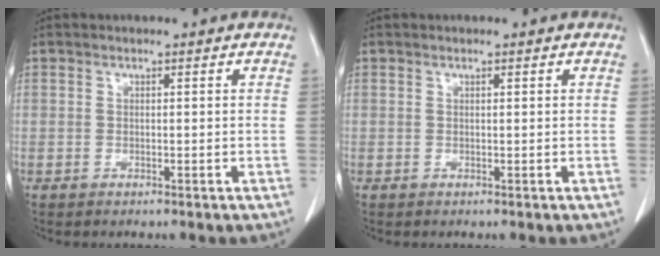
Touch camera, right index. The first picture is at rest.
{"total": 0.0}